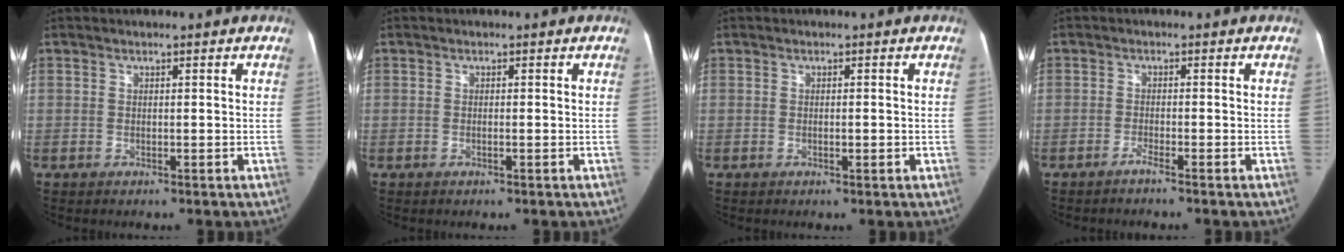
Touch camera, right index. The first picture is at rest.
{"total": 0.7, "force": [-0.2, 0.2, 0.6], "torque": [-0.012, 0.001, -0.005]}
{"total": 1.2, "force": [-0.3, 0.4, 1.1], "torque": [-0.020, 0.002, -0.004]}
{"total": 1.3, "force": [-1.2, -0.1, 0.5], "torque": [-0.012, 0.000, -0.025]}